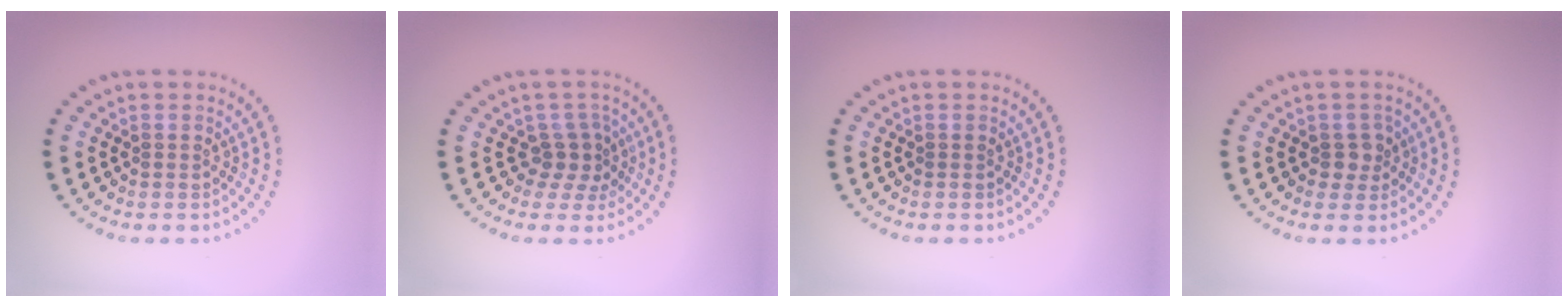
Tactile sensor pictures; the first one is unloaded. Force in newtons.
{"total": 2.5, "press": 1.8, "slide": 1.7}
{"total": 0.0}
{"total": 1.7, "press": 1.5, "slide": 0.7}